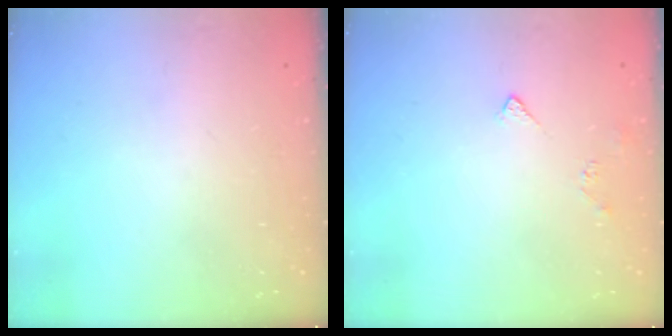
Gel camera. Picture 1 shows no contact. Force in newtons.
{"total": 4.2, "press": 4.1, "slide": 0.7}